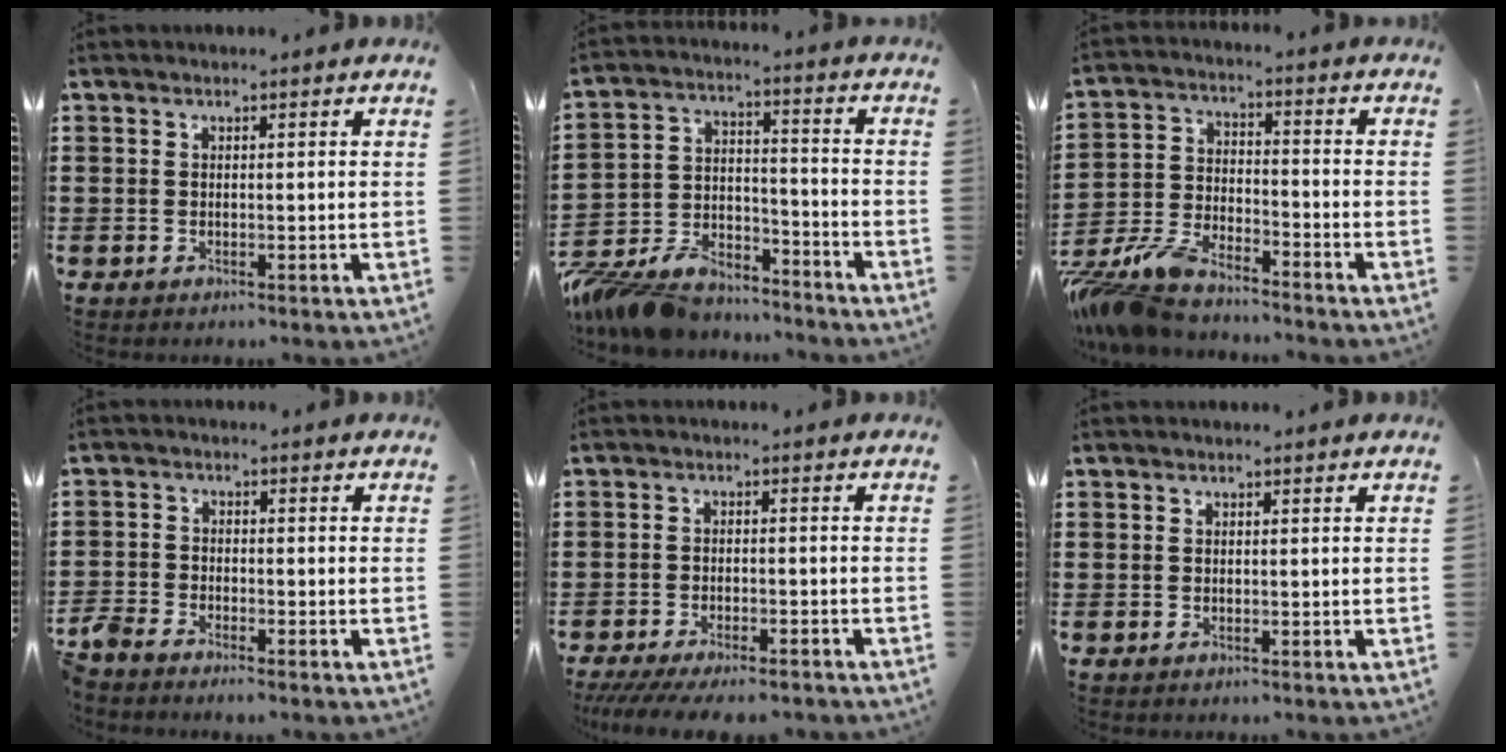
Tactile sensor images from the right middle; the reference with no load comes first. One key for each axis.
{"total": 8.8, "fx": -8.3, "fy": 2.1, "fz": 1.8, "tx": -0.055, "ty": 0.004, "tz": -0.170}
{"total": 8.4, "fx": -7.9, "fy": 1.3, "fz": 2.5, "tx": -0.071, "ty": 0.004, "tz": -0.159}
{"total": 3.1, "fx": -3.0, "fy": 0.4, "fz": 0.4, "tx": -0.033, "ty": -0.006, "tz": -0.070}
{"total": 3.8, "fx": -3.5, "fy": 0.2, "fz": 1.5, "tx": -0.037, "ty": -0.011, "tz": -0.071}
{"total": 0.0}